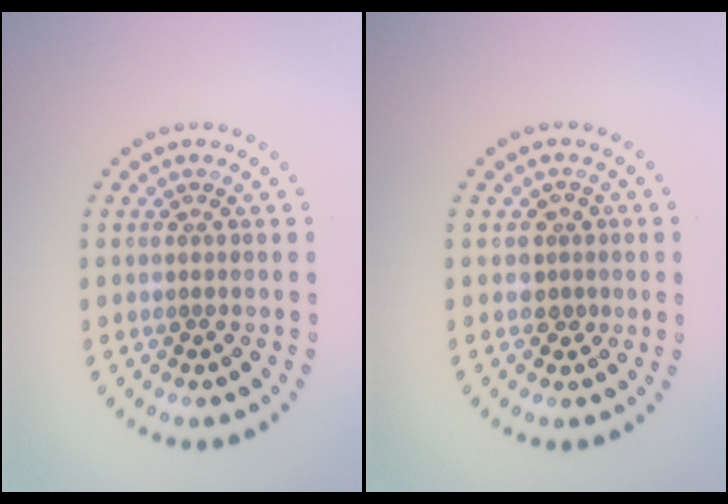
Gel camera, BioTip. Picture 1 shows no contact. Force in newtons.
{"total": 1.7, "press": 1.4, "slide": 1.0}